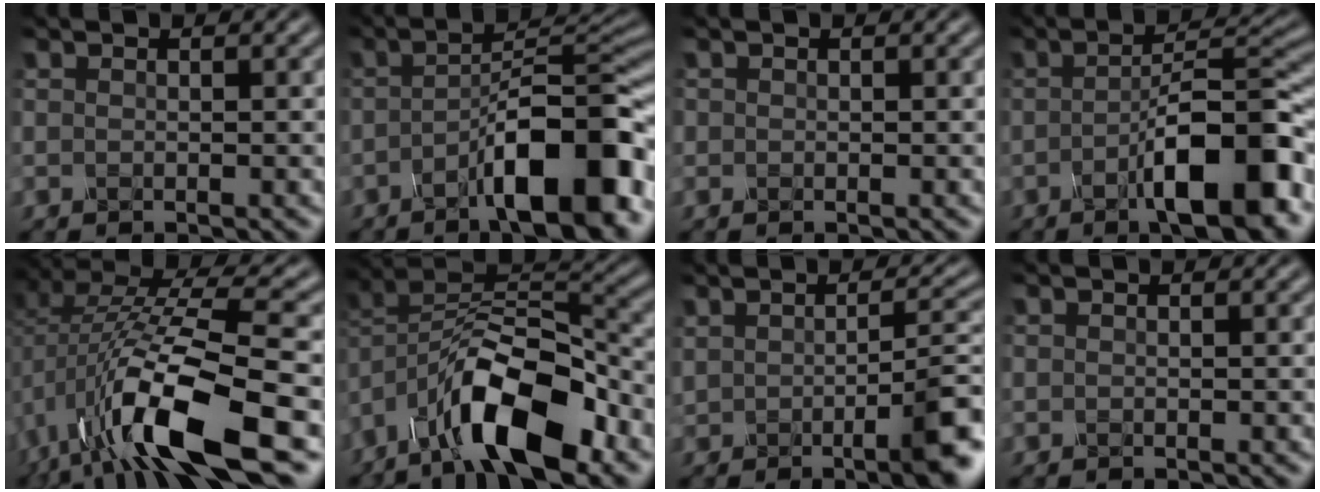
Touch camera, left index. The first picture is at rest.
{"total": 10.4, "force": [-4.6, 2.7, 8.9], "torque": [-0.125, 0.013, -0.071]}
{"total": 0.6, "force": [-0.1, -0.2, -0.5], "torque": [0.005, -0.001, 0.005]}
{"total": 9.7, "force": [-3.7, 2.4, 8.6], "torque": [-0.124, 0.012, -0.057]}
{"total": 11.1, "force": [-2.9, 3.8, 10.0], "torque": [-0.202, 0.000, -0.052]}
{"total": 11.3, "force": [-6.8, 4.1, 8.0], "torque": [-0.137, 0.005, -0.126]}
{"total": 5.9, "force": [-1.0, 1.4, 5.6], "torque": [-0.077, -0.005, -0.006]}
{"total": 0.0}